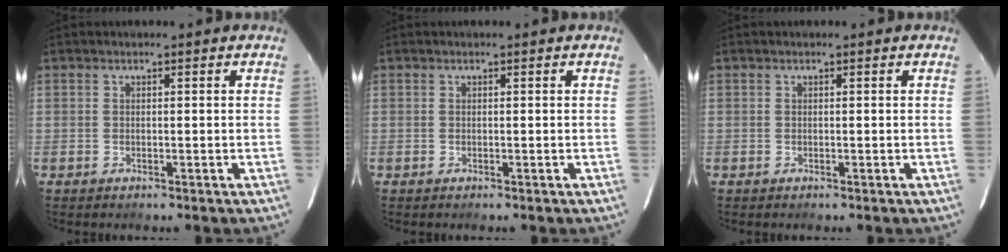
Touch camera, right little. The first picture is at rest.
{"total": 0.0}
{"total": 0.0}